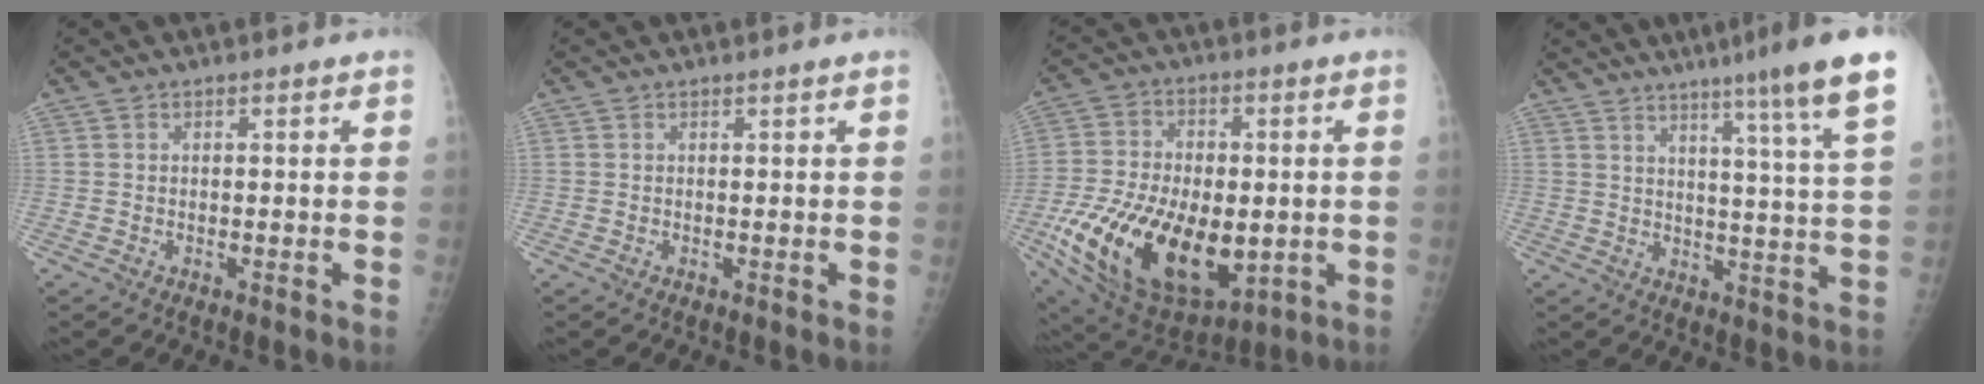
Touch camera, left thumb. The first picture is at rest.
{"total": 0.0}
{"total": 26.8, "force": [-5.8, 15.1, 21.3], "torque": [-0.416, -0.027, -0.073]}
{"total": 15.0, "force": [10.5, -0.3, 10.8], "torque": [-0.147, -0.049, 0.126]}